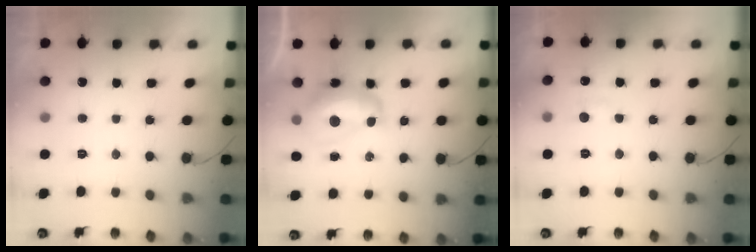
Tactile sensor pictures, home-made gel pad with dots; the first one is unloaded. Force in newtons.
{"total": 12.2, "press": 12.1, "slide": 1.0}
{"total": 5.3, "press": 5.2, "slide": 0.6}